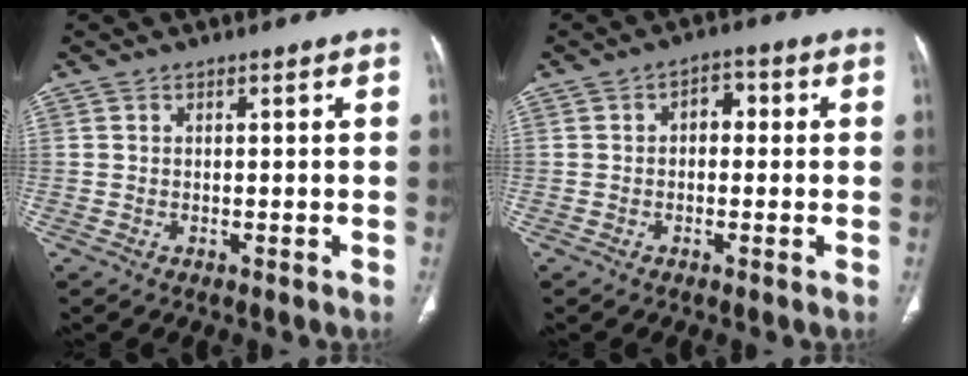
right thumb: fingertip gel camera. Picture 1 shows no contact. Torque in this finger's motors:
{"motor_torque": [-0.28, 0.26, 0.23, 0.05, 0.06]}